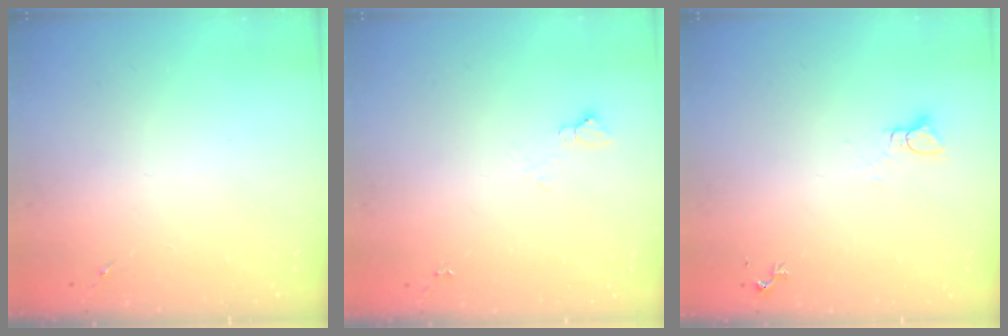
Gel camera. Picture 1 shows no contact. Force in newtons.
{"total": 3.6, "press": 3.6, "slide": 0.5}
{"total": 2.2, "press": 2.2, "slide": 0.1}